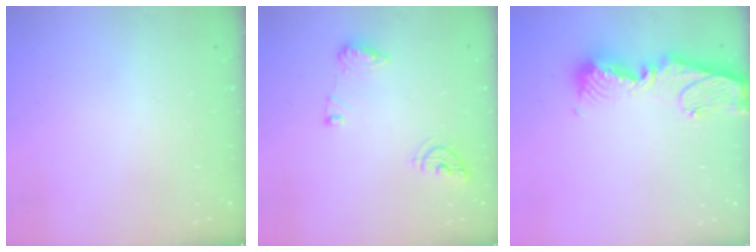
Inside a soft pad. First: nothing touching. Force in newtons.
{"total": 9.5, "press": 9.5, "slide": 0.9}
{"total": 13.4, "press": 13.3, "slide": 1.6}